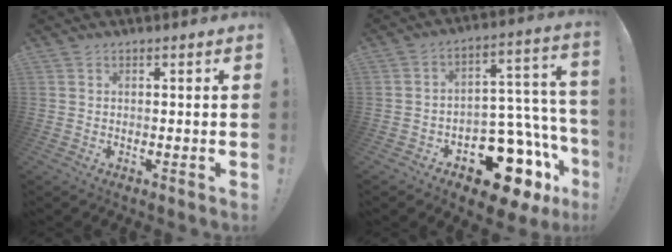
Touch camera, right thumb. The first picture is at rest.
{"total": 17.3, "force": [-10.2, 9.7, 10.0], "torque": [-0.095, 0.059, -0.156]}